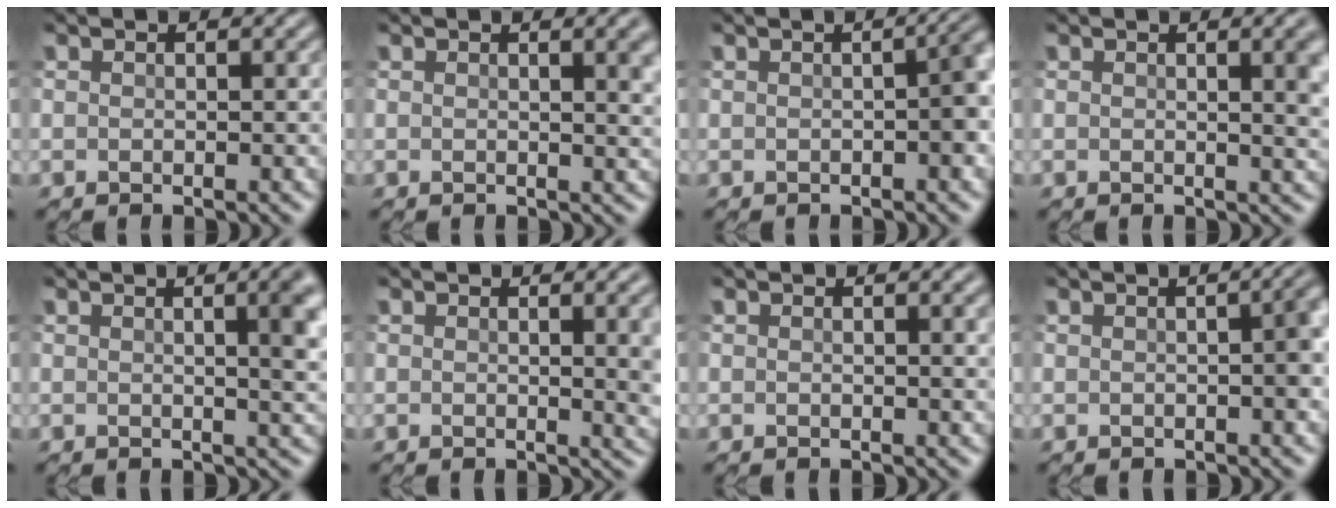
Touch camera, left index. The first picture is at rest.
{"total": 2.7, "force": [0.7, 1.2, 2.3], "torque": [-0.035, -0.002, 0.012]}
{"total": 4.4, "force": [-0.4, 2.1, 3.9], "torque": [-0.051, 0.002, -0.004]}
{"total": 3.2, "force": [0.4, 1.4, 2.8], "torque": [-0.038, -0.002, 0.011]}
{"total": 3.8, "force": [0.6, 1.3, 3.5], "torque": [-0.051, 0.001, 0.015]}
{"total": 4.2, "force": [0.2, 2.3, 3.6], "torque": [-0.050, -0.014, 0.015]}
{"total": 0.9, "force": [0.4, 0.3, 0.7], "torque": [-0.015, 0.000, 0.008]}
{"total": 3.1, "force": [-0.2, 1.4, 2.8], "torque": [-0.037, 0.004, -0.003]}